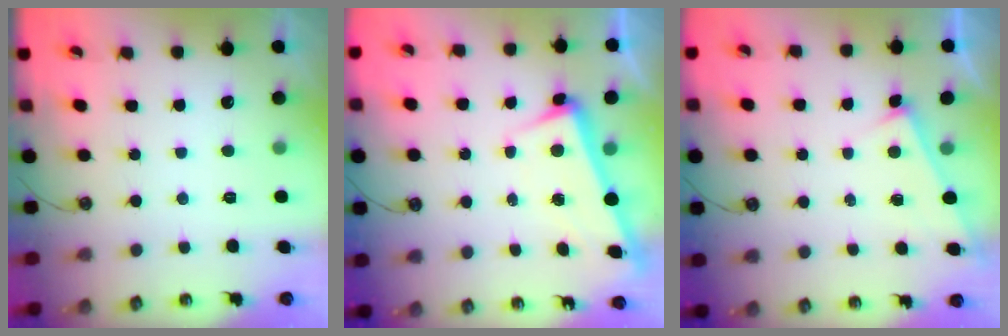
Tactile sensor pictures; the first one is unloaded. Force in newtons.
{"total": 3.4, "press": 3.3, "slide": 1.0}
{"total": 6.1, "press": 6.1, "slide": 0.2}